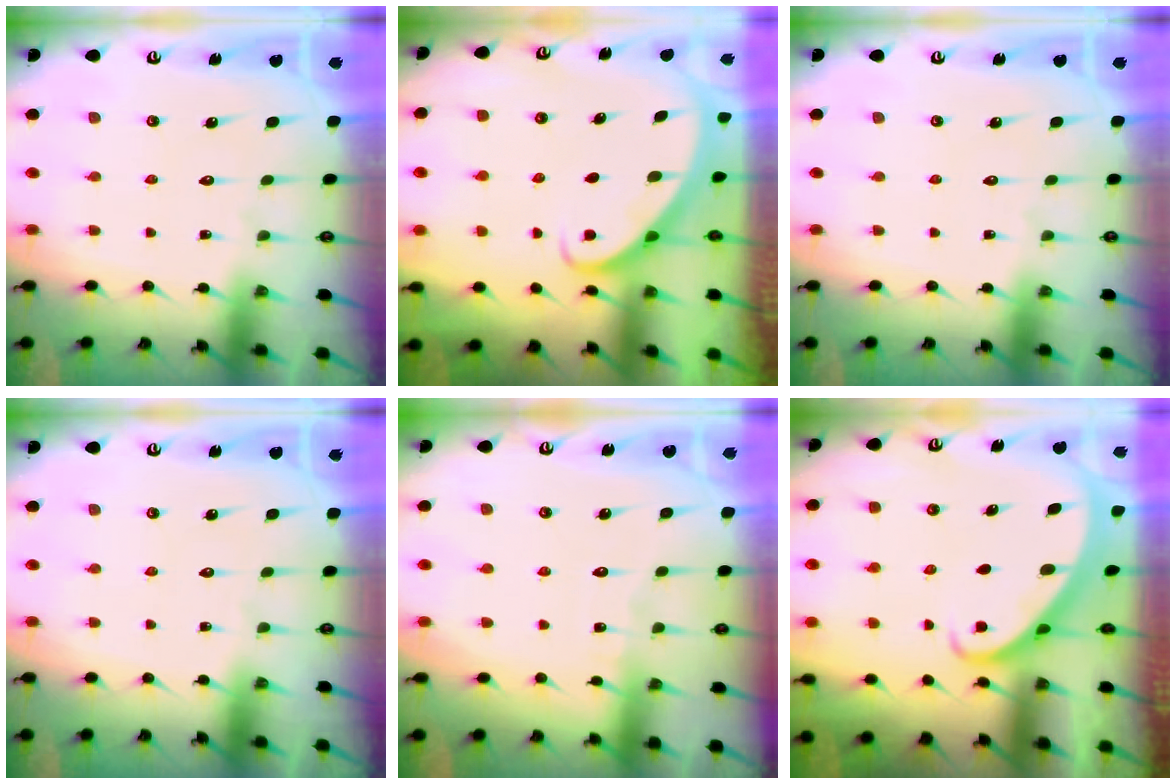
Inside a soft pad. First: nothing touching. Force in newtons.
{"total": 2.7, "press": 2.7, "slide": 0.2}
{"total": 0.0}
{"total": 0.0}
{"total": 2.8, "press": 2.8, "slide": 0.2}
{"total": 2.3, "press": 2.3, "slide": 0.3}